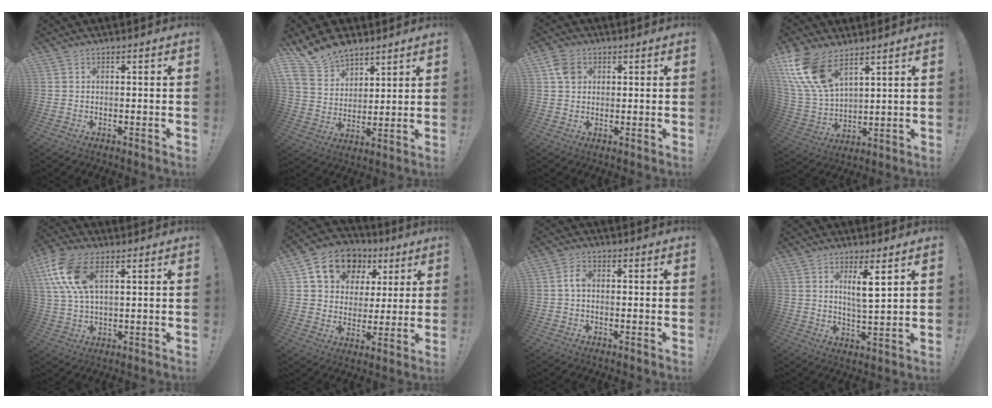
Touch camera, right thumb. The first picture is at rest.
{"total": 13.4, "force": [11.1, 6.7, 3.5], "torque": [-0.080, -0.077, 0.214]}
{"total": 5.2, "force": [1.6, 4.3, 2.5], "torque": [-0.035, 0.007, 0.033]}
{"total": 15.3, "force": [9.6, 7.5, 9.3], "torque": [-0.206, -0.048, 0.185]}
{"total": 13.3, "force": [5.0, 6.9, 10.1], "torque": [-0.219, -0.005, 0.096]}
{"total": 14.8, "force": [7.4, 11.0, 6.6], "torque": [-0.098, -0.031, 0.140]}
{"total": 3.6, "force": [0.0, 2.2, 2.8], "torque": [-0.066, 0.011, 0.001]}
{"total": 7.0, "force": [3.5, 0.7, 6.1], "torque": [-0.101, -0.016, 0.052]}